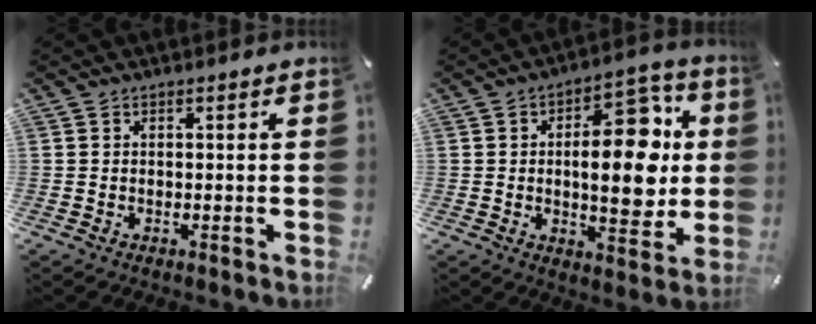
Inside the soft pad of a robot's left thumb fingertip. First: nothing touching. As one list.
[{"total": 17.9, "force": [1.9, 9.3, 15.2], "torque": [-0.178, -0.011, 0.027]}]